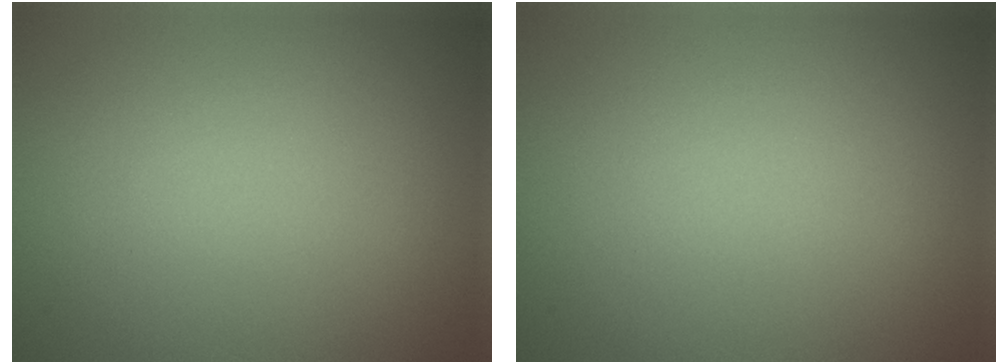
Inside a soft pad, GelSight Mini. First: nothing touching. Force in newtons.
{"total": 0.0}